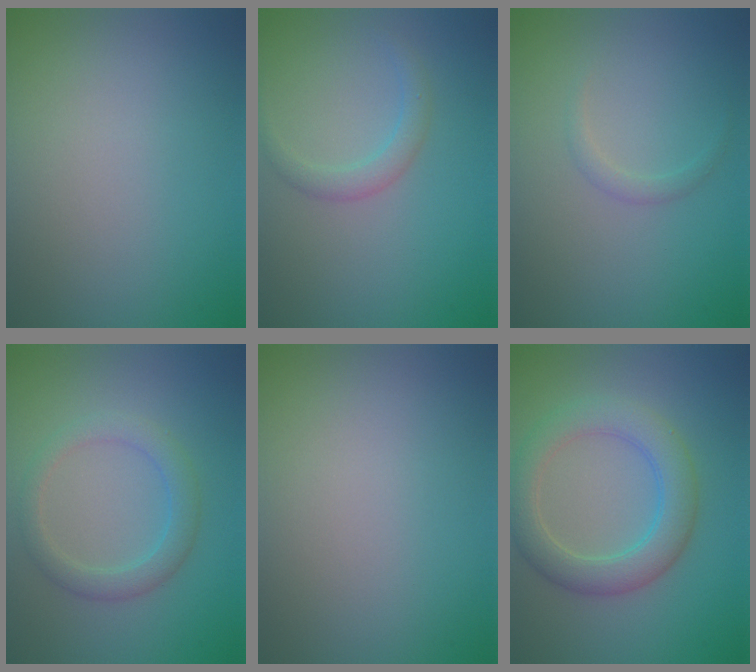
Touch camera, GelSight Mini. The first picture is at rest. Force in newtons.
{"total": 1.7, "press": 1.7, "slide": 0.0}
{"total": 0.9, "press": 0.9, "slide": 0.0}
{"total": 2.7, "press": 2.6, "slide": 0.3}
{"total": 0.0}
{"total": 4.7, "press": 4.7, "slide": 0.2}